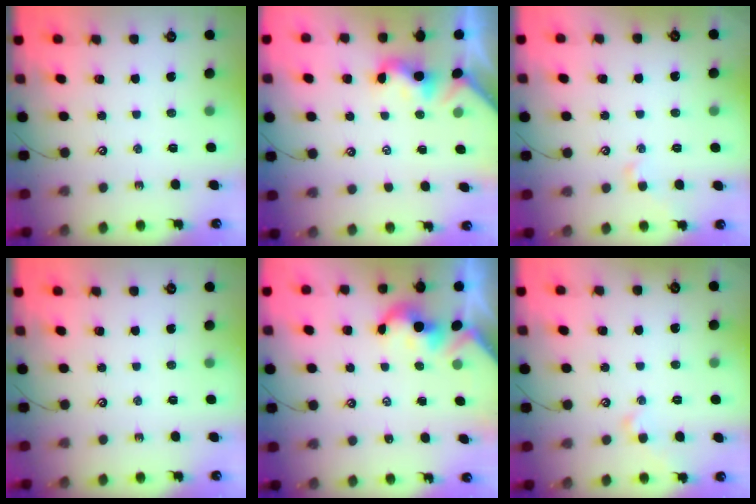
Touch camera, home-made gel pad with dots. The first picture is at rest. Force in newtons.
{"total": 2.0, "press": 2.0, "slide": 0.5}
{"total": 0.6, "press": 0.0, "slide": 0.6}
{"total": 0.0}
{"total": 1.9, "press": 1.9, "slide": 0.2}
{"total": 1.4, "press": 1.4, "slide": 0.1}